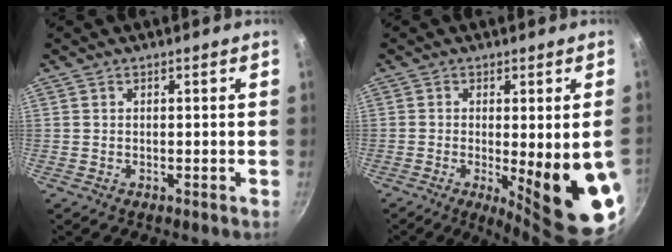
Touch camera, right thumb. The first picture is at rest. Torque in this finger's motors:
{"motor_torque": [0.06, 1.38, 0.30, -0.22, 0.17]}